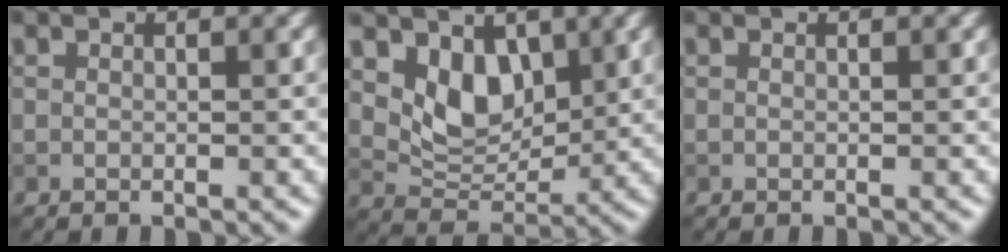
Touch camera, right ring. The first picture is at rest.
{"total": 4.8, "force": [1.8, 3.3, 3.0], "torque": [-0.056, -0.017, 0.032]}
{"total": 0.0}